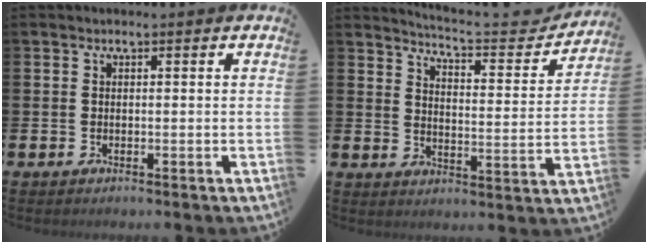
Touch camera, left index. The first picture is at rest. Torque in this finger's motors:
{"motor_torque": [0.00, -2.14, 0.03, 0.00]}